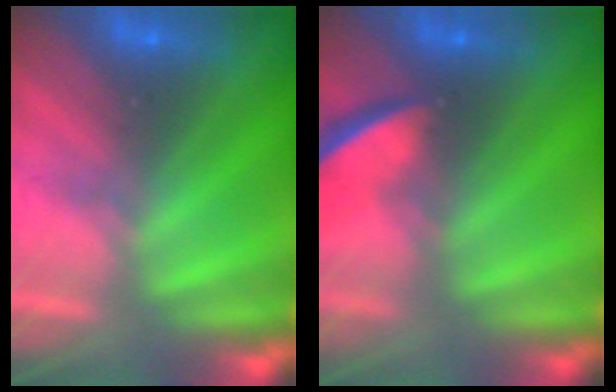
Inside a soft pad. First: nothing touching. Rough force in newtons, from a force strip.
{"total": 5.8}